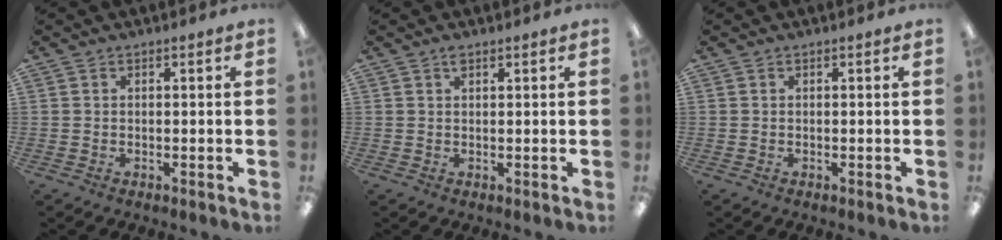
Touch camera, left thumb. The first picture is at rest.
{"total": 1.4, "force": [0.9, 0.5, 0.8], "torque": [-0.012, -0.002, 0.015]}
{"total": 0.0}